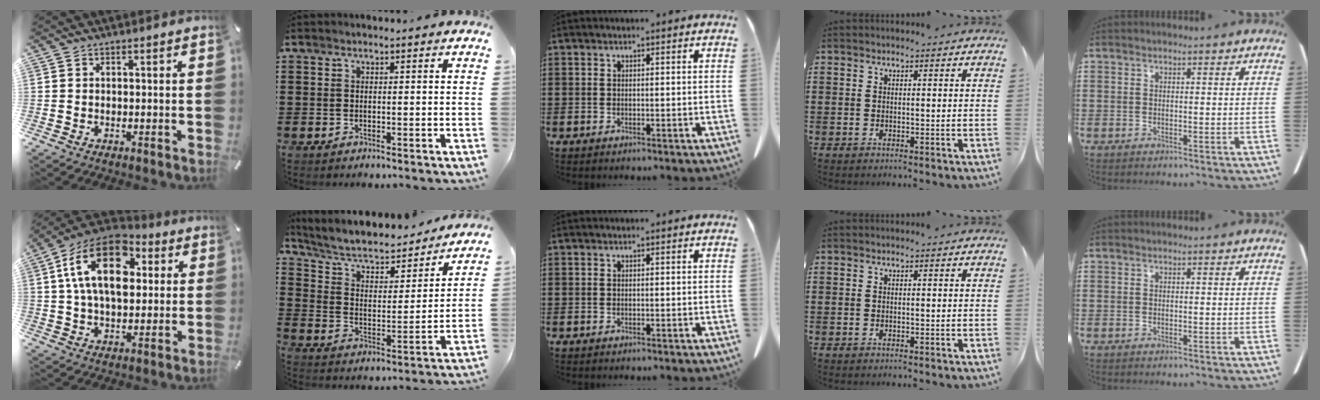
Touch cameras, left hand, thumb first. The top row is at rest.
{"thumb": {"total": 18.2, "force": [5.1, 11.8, 12.9], "torque": [-0.240, -0.005, 0.086]}, "index": {"total": 6.1, "force": [5.1, 2.0, 2.6], "torque": [-0.076, -0.035, 0.081]}}